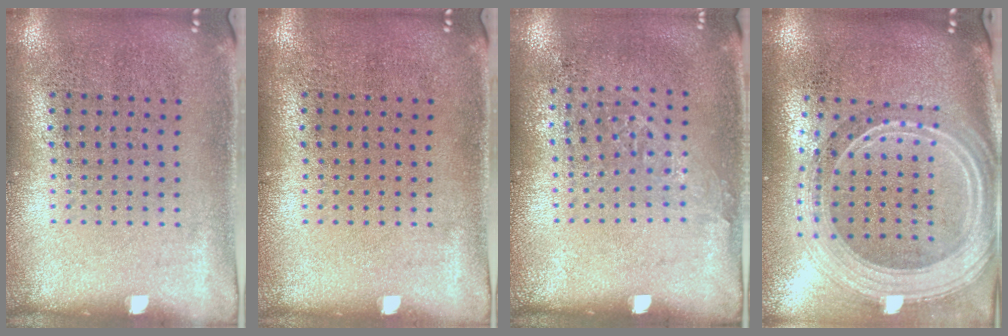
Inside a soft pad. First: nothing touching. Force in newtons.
{"total": 0.0}
{"total": 0.9, "press": 0.7, "slide": 0.5}
{"total": 2.7, "press": 2.2, "slide": 1.5}